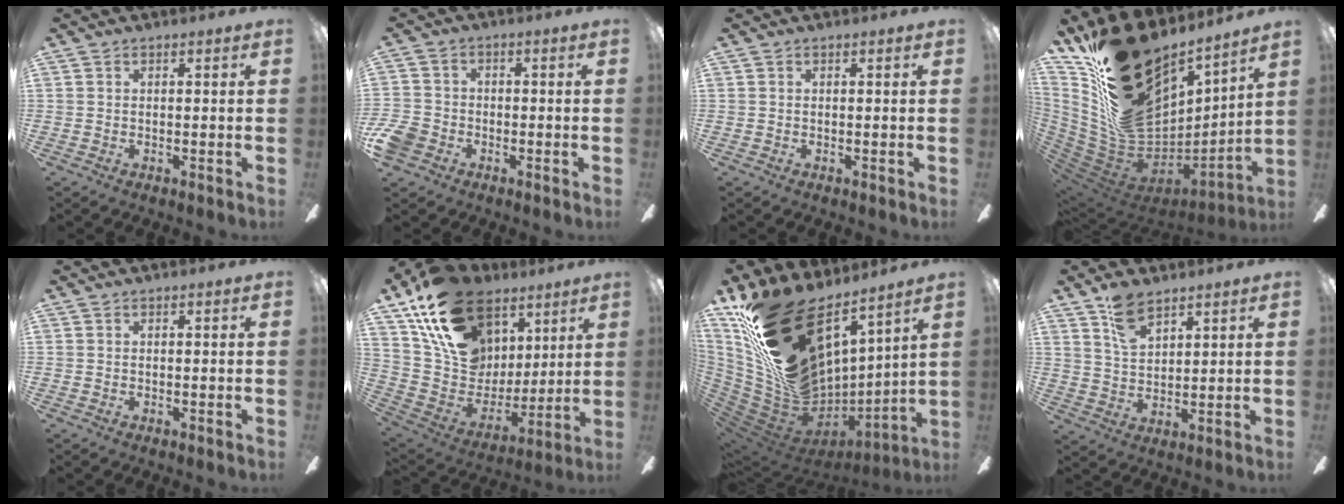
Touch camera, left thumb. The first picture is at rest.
{"total": 6.6, "force": [-3.0, 5.1, 2.8], "torque": [-0.077, 0.020, -0.060]}
{"total": 0.0}
{"total": 27.6, "force": [16.6, 14.3, 16.7], "torque": [-0.306, -0.131, 0.328]}
{"total": 0.0}
{"total": 22.5, "force": [13.6, 14.4, 10.7], "torque": [-0.194, -0.064, 0.260]}
{"total": 28.7, "force": [16.5, 15.8, 17.4], "torque": [-0.313, -0.124, 0.333]}
{"total": 8.4, "force": [5.9, 4.0, 4.4], "torque": [-0.085, -0.020, 0.109]}